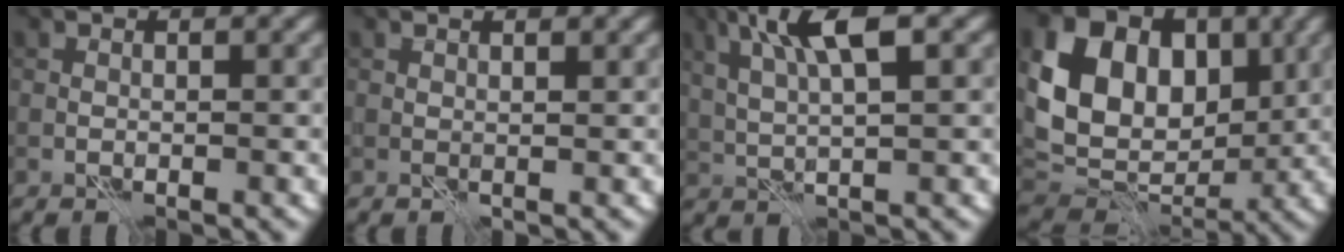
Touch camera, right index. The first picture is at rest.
{"total": 0.8, "force": [0.6, 0.1, 0.5], "torque": [-0.011, 0.002, 0.010]}
{"total": 6.2, "force": [2.7, 1.4, 5.4], "torque": [-0.102, 0.009, 0.049]}
{"total": 12.3, "force": [3.1, 9.0, 7.7], "torque": [-0.157, 0.017, 0.048]}